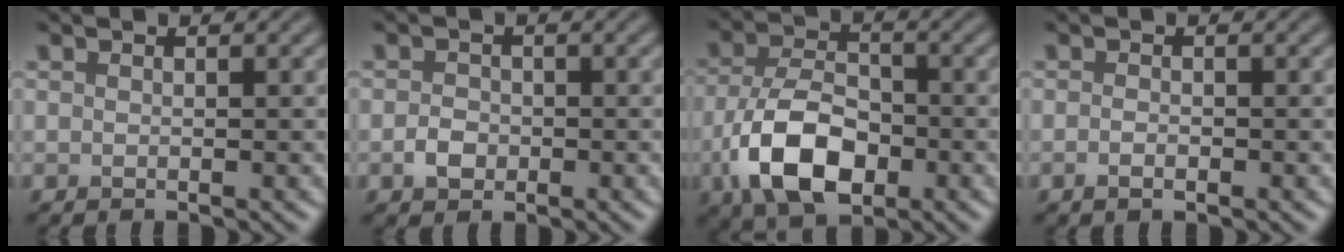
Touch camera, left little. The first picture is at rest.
{"total": 1.7, "force": [-0.5, 1.4, 0.8], "torque": [-0.014, 0.001, -0.015]}
{"total": 8.3, "force": [-3.1, 4.7, 6.0], "torque": [-0.124, -0.005, -0.065]}
{"total": 0.9, "force": [-0.4, 0.4, 0.7], "torque": [-0.013, -0.002, -0.007]}